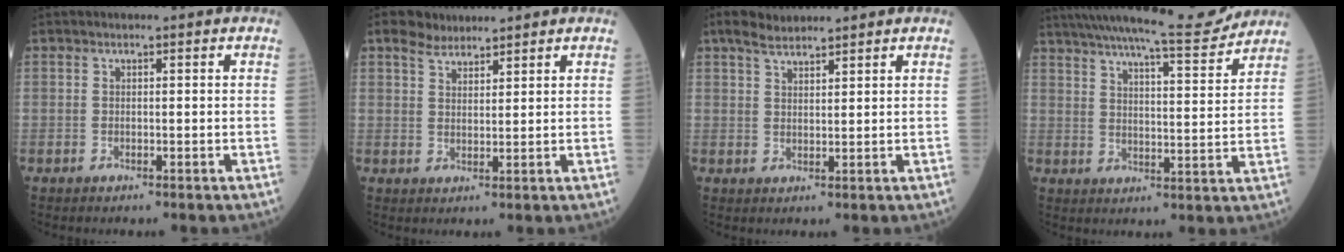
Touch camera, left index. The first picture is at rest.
{"total": 3.3, "force": [2.7, 1.6, 1.0], "torque": [-0.029, 0.011, 0.052]}
{"total": 3.3, "force": [2.8, 1.0, 1.4], "torque": [-0.036, 0.010, 0.054]}
{"total": 15.1, "force": [14.0, 0.3, 5.6], "torque": [-0.096, -0.020, 0.199]}